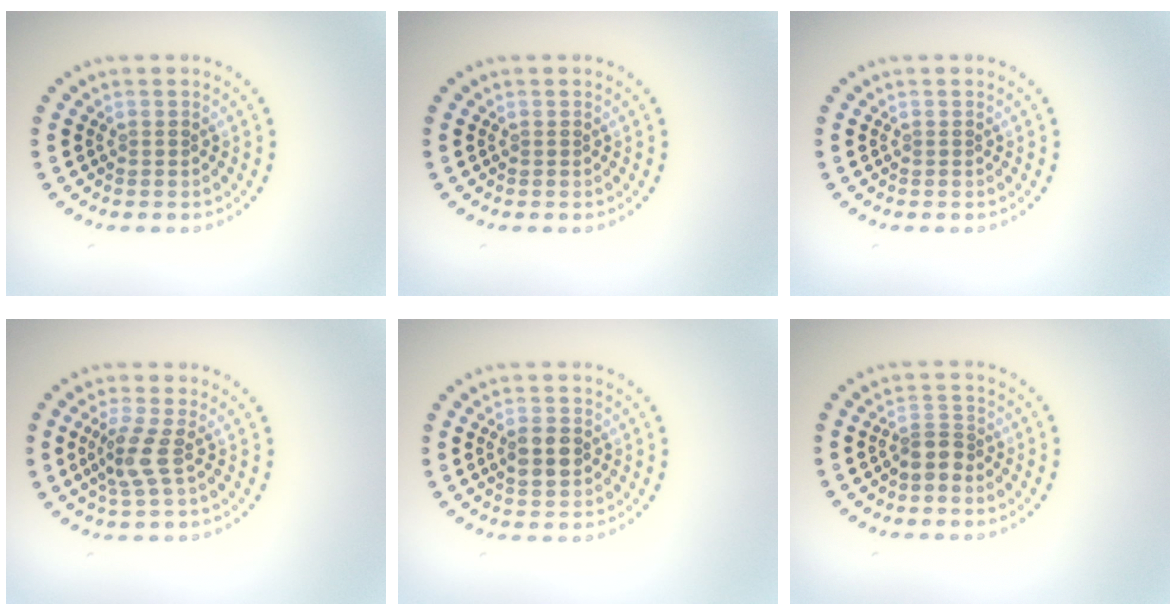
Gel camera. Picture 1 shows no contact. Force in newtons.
{"total": 0.0}
{"total": 0.0}
{"total": 2.6, "press": 2.0, "slide": 1.5}
{"total": 2.9, "press": 2.9, "slide": 0.0}
{"total": 2.1, "press": 1.6, "slide": 1.3}